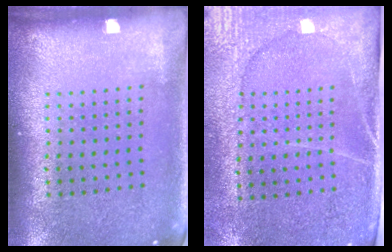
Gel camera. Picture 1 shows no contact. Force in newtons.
{"total": 2.9, "press": 2.6, "slide": 1.3}